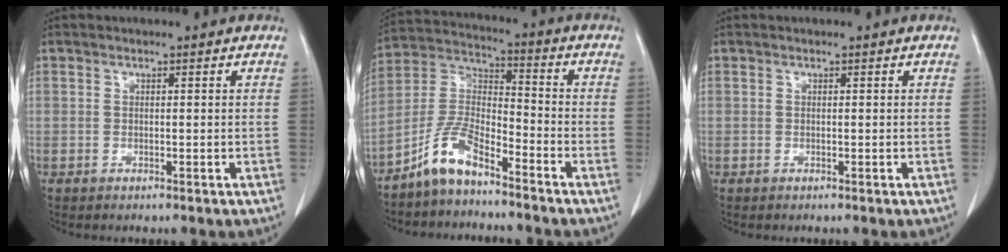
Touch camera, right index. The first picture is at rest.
{"total": 8.4, "force": [-6.5, 2.3, 4.8], "torque": [-0.113, 0.009, -0.133]}
{"total": 0.0}